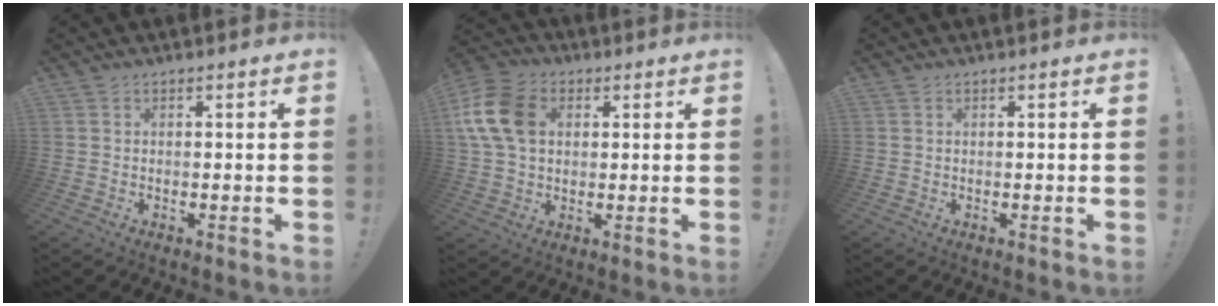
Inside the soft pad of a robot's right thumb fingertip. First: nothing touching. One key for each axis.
{"total": 14.4, "fx": 3.2, "fy": 10.6, "fz": 9.3, "tx": -0.196, "ty": 0.006, "tz": 0.064}
{"total": 0.0}